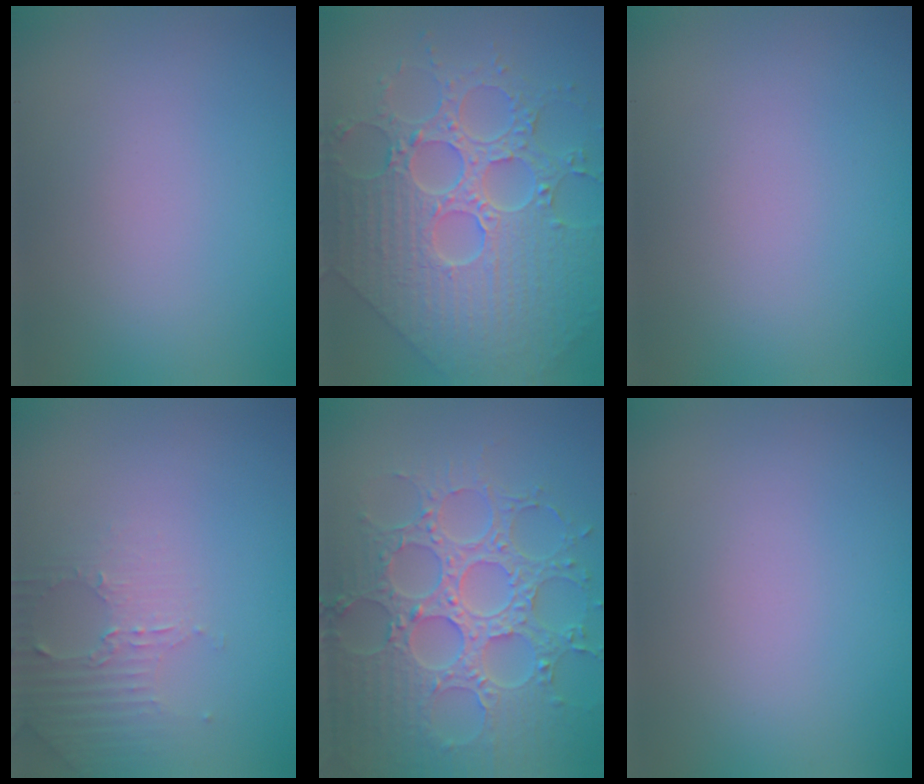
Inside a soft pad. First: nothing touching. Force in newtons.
{"total": 9.3, "press": 7.0, "slide": 6.2}
{"total": 0.0}
{"total": 2.6, "press": 2.5, "slide": 0.7}
{"total": 8.5, "press": 6.5, "slide": 5.4}
{"total": 0.0}